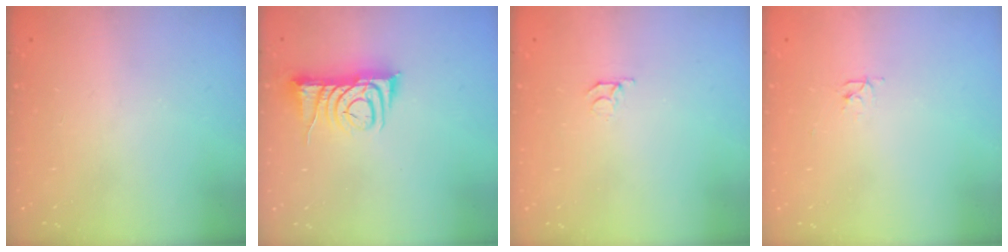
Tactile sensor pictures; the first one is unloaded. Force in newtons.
{"total": 7.5, "press": 7.4, "slide": 0.7}
{"total": 3.0, "press": 3.0, "slide": 0.3}
{"total": 2.4, "press": 2.4, "slide": 0.3}